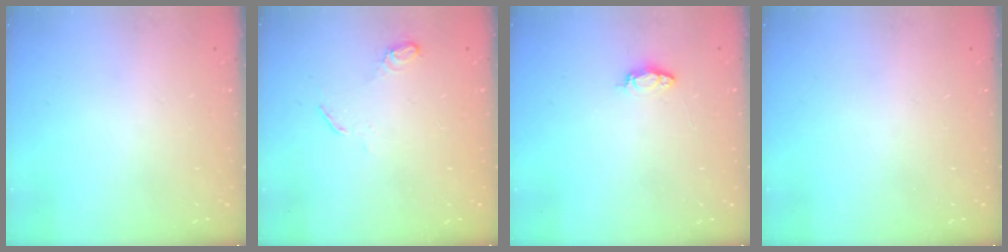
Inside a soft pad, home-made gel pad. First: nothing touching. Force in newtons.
{"total": 5.1, "press": 5.1, "slide": 0.5}
{"total": 3.7, "press": 3.6, "slide": 0.4}
{"total": 0.0}